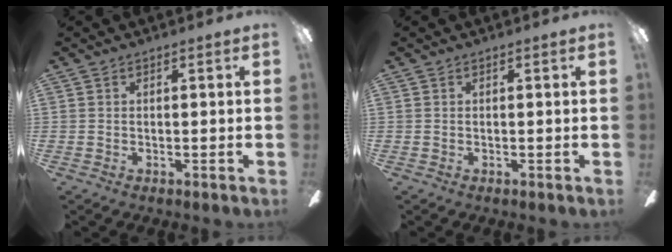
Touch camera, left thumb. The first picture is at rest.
{"total": 0.0}